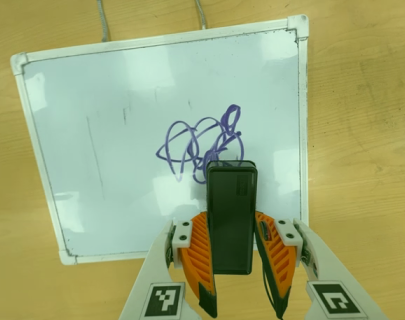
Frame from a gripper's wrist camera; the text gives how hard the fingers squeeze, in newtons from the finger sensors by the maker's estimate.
{"total": 4.2, "left": 2.7, "right": 5.7}